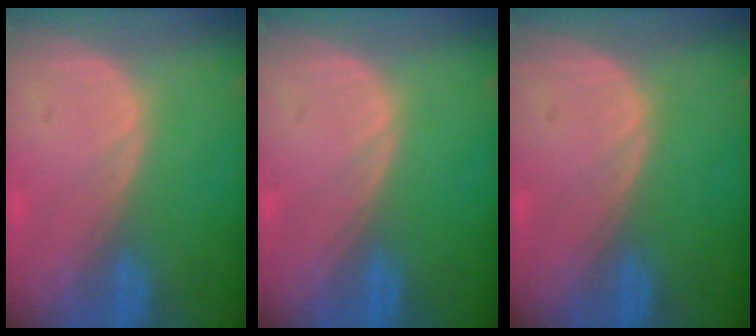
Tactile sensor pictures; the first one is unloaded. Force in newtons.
{"total": 0.0}
{"total": 0.0}